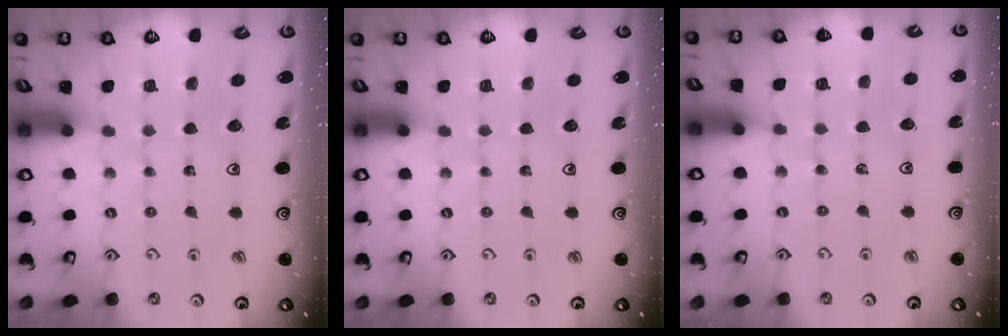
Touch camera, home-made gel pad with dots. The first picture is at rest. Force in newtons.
{"total": 0.0}
{"total": 3.5, "press": 3.4, "slide": 0.8}